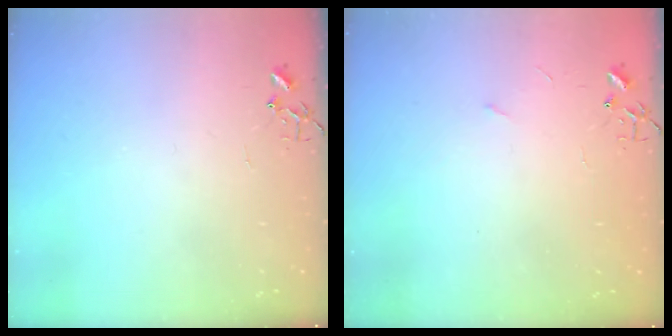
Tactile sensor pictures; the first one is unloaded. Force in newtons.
{"total": 2.6, "press": 2.6, "slide": 0.4}